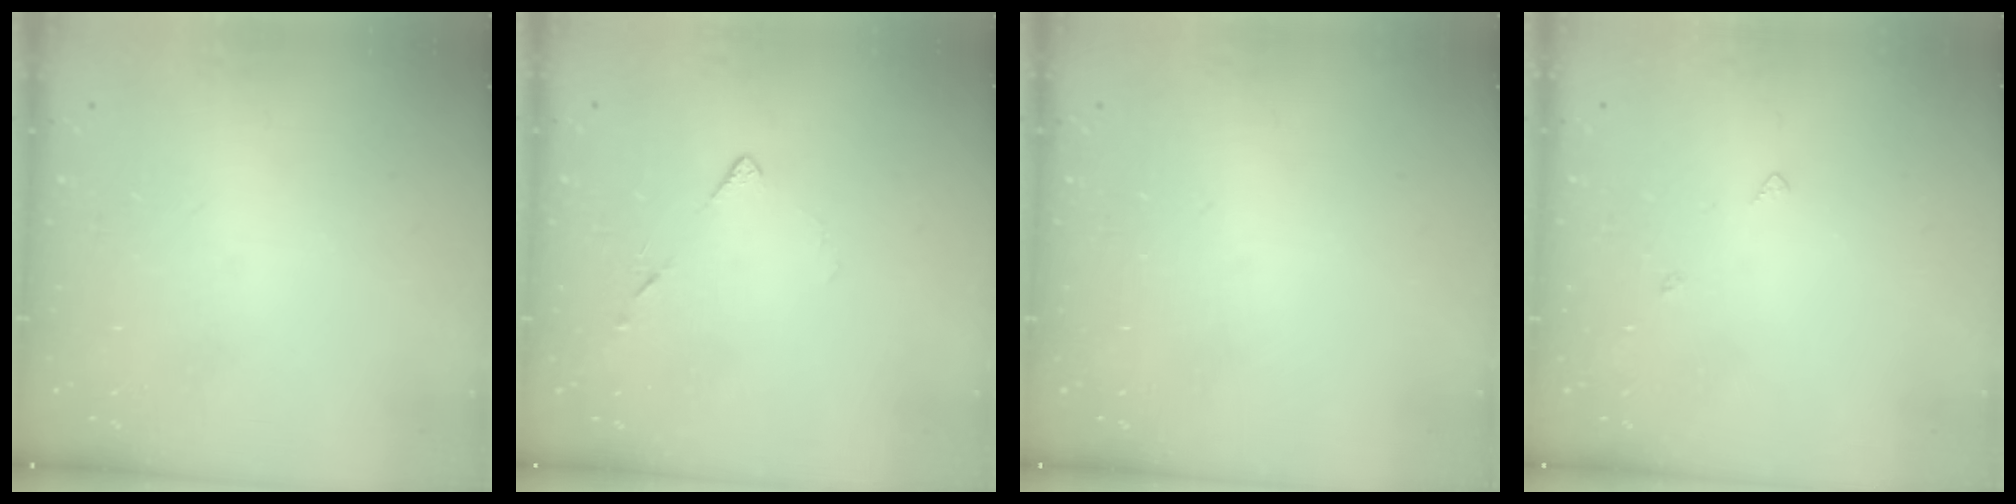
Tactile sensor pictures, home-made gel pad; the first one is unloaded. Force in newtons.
{"total": 7.1, "press": 7.0, "slide": 1.0}
{"total": 0.0}
{"total": 4.4, "press": 4.4, "slide": 0.4}